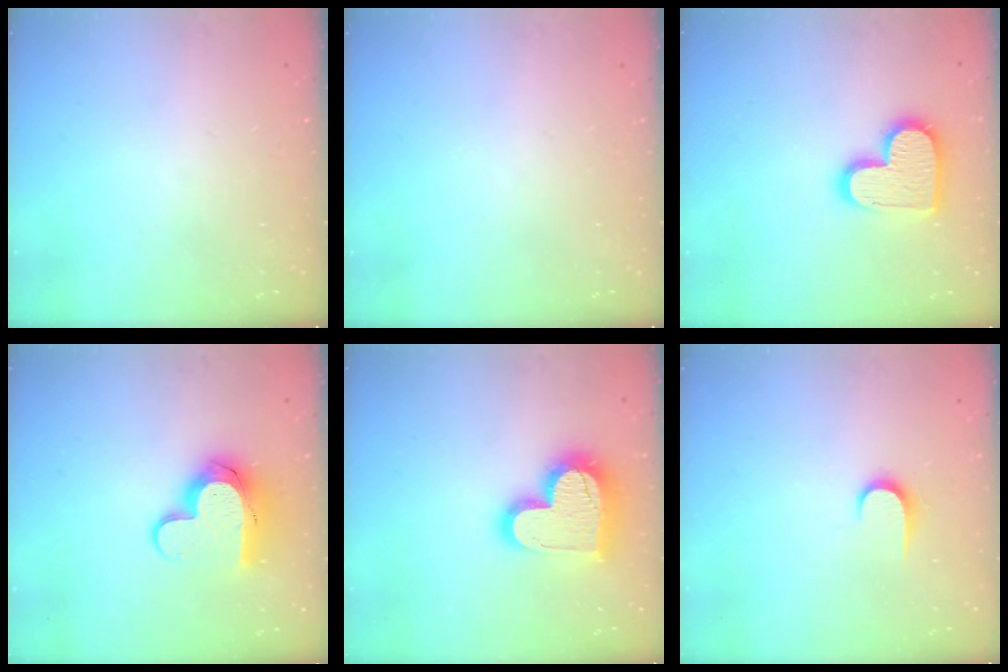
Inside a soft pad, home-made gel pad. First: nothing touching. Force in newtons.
{"total": 0.0}
{"total": 14.2, "press": 14.2, "slide": 0.9}
{"total": 12.2, "press": 12.2, "slide": 1.0}
{"total": 19.4, "press": 19.3, "slide": 1.5}
{"total": 6.1, "press": 6.1, "slide": 0.6}